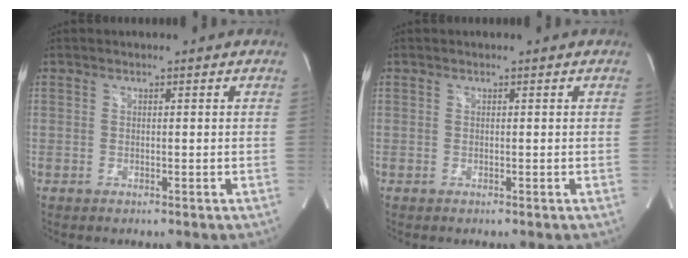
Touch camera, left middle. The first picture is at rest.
{"total": 0.0}